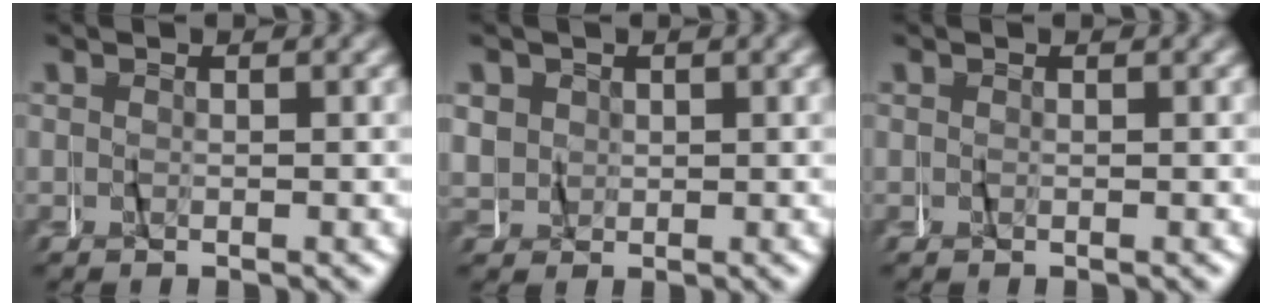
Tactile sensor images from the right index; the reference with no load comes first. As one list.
[{"total": 3.6, "force": [1.1, 3.2, 1.3], "torque": [-0.042, -0.005, 0.024]}, {"total": 0.0}]